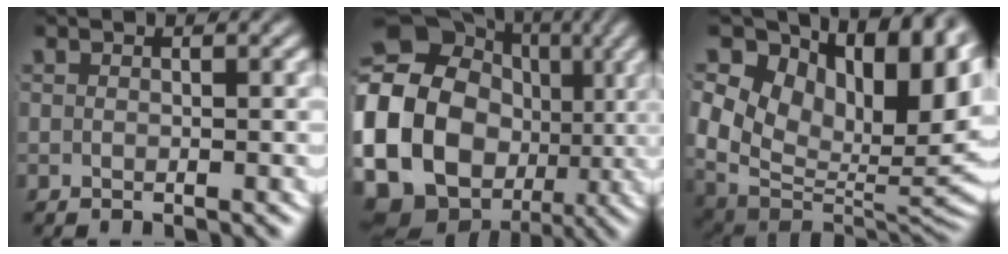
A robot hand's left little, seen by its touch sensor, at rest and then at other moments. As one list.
[{"total": 23.6, "force": [-2.0, 20.8, 11.1], "torque": [-0.287, -0.070, -0.031]}, {"total": 16.3, "force": [0.6, 12.1, 11.0], "torque": [-0.189, -0.048, 0.027]}]